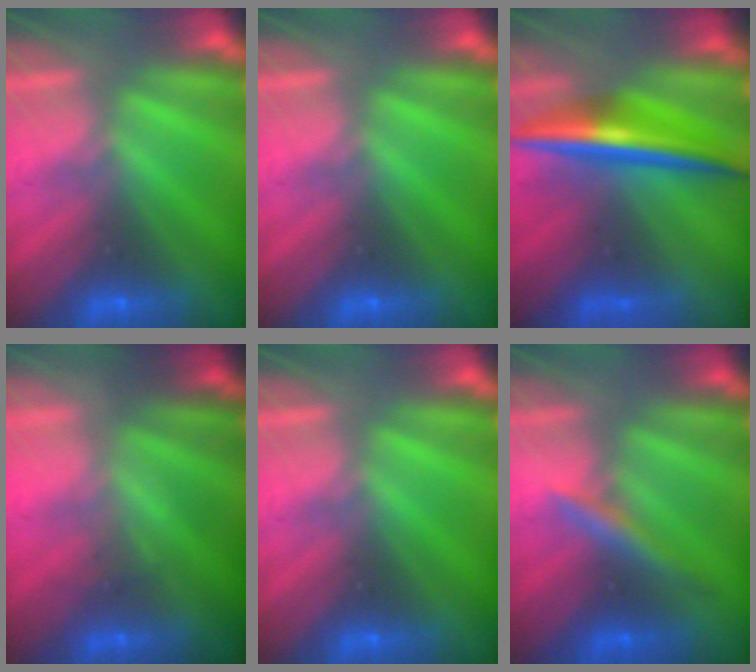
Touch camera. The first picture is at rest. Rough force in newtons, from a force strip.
{"total": 0.0}
{"total": 7.3}
{"total": 2.0}
{"total": 0.0}
{"total": 2.9}